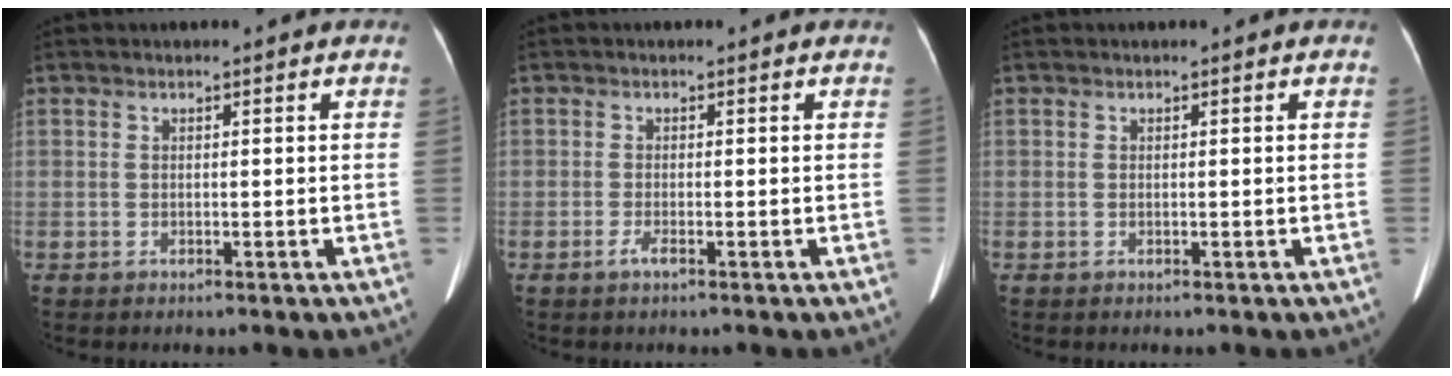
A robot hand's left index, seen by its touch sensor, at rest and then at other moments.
{"total": 1.0, "force": [-0.6, 0.1, 0.8], "torque": [-0.017, -0.001, -0.013]}
{"total": 0.0}